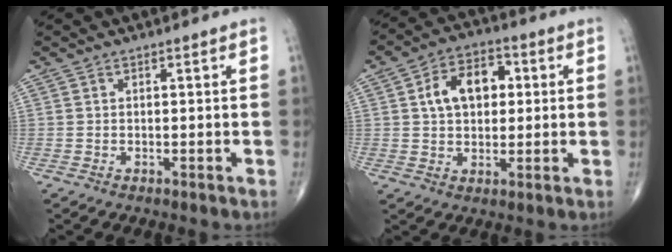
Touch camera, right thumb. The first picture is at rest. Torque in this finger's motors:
{"motor_torque": [-0.48, 0.82, 0.59, 0.17, 0.09]}